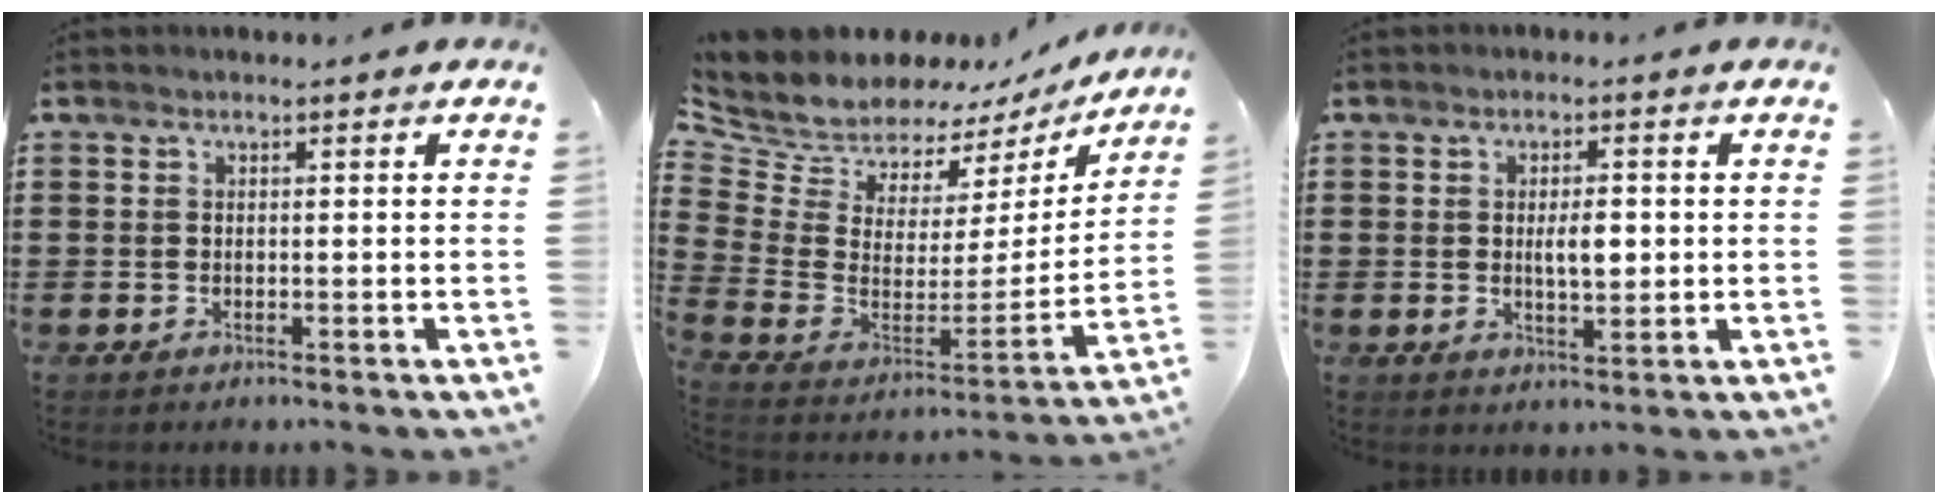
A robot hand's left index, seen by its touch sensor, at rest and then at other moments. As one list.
[{"total": 8.9, "force": [8.3, 2.9, 0.8], "torque": [-0.076, -0.070, 0.149]}, {"total": 3.7, "force": [0.2, 1.5, 3.4], "torque": [-0.050, -0.001, -0.003]}]